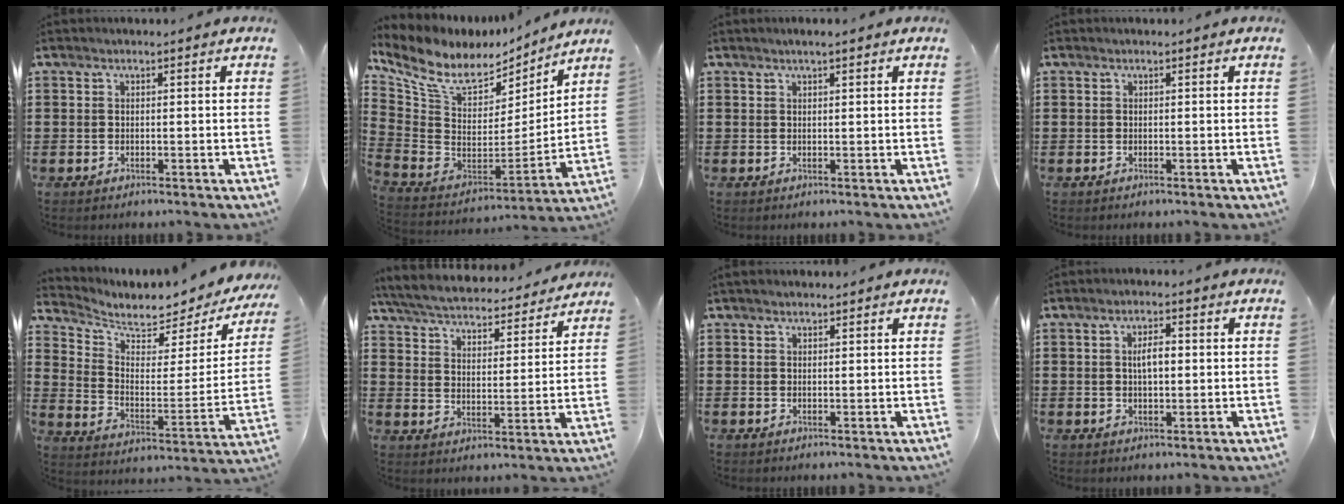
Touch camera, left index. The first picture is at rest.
{"total": 8.7, "force": [5.8, 4.7, 4.5], "torque": [-0.121, -0.038, 0.104]}
{"total": 0.5, "force": [0.4, 0.1, 0.4], "torque": [-0.008, 0.002, 0.006]}
{"total": 0.0}
{"total": 4.0, "force": [3.5, 1.5, 1.3], "torque": [-0.044, -0.040, 0.054]}
{"total": 5.1, "force": [5.1, 0.3, 0.7], "torque": [-0.042, -0.039, 0.084]}
{"total": 1.0, "force": [0.6, 0.8, -0.2], "torque": [0.002, 0.005, 0.013]}
{"total": 3.1, "force": [0.2, 1.3, 2.8], "torque": [-0.048, 0.002, -0.001]}